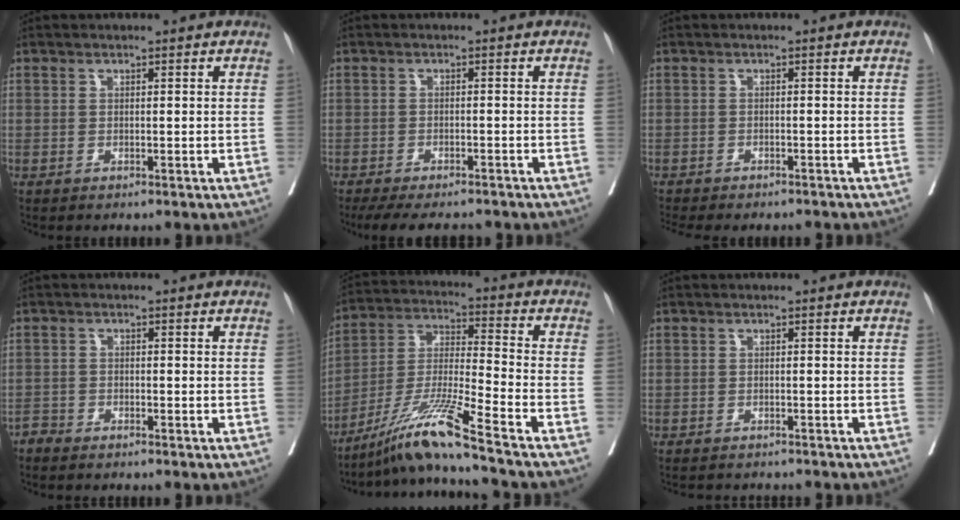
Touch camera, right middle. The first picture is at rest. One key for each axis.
{"total": 10.0, "fx": -8.7, "fy": 2.4, "fz": 4.3, "tx": -0.066, "ty": -0.008, "tz": -0.118}
{"total": 8.4, "fx": -7.6, "fy": 1.9, "fz": 3.1, "tx": -0.046, "ty": -0.008, "tz": -0.099}
{"total": 1.4, "fx": -1.4, "fy": 0.2, "fz": 0.0, "tx": 0.004, "ty": 0.000, "tz": -0.028}
{"total": 12.5, "fx": -9.4, "fy": -2.2, "fz": 7.9, "tx": -0.161, "ty": -0.021, "tz": -0.175}
{"total": 5.2, "fx": -4.9, "fy": 1.1, "fz": 1.4, "tx": -0.013, "ty": -0.003, "tz": -0.061}